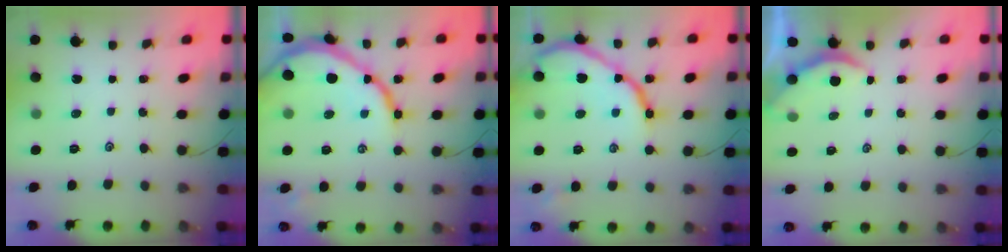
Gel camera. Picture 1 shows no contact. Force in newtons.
{"total": 14.2, "press": 14.2, "slide": 1.1}
{"total": 14.1, "press": 14.0, "slide": 1.5}
{"total": 2.6, "press": 2.5, "slide": 0.2}